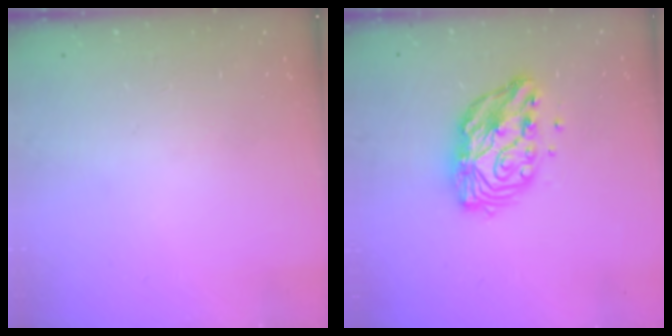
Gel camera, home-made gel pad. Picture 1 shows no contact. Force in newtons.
{"total": 12.8, "press": 12.8, "slide": 1.1}